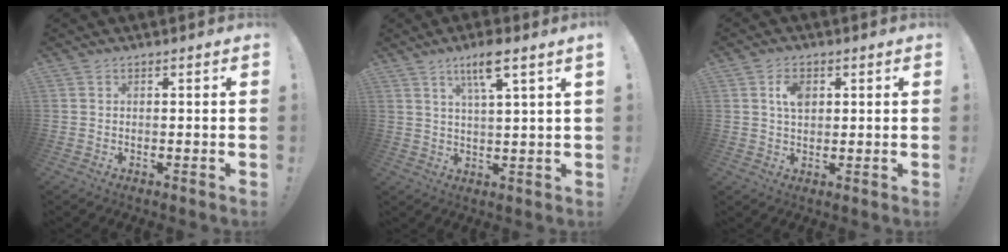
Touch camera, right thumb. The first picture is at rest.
{"total": 7.6, "force": [4.5, 0.5, 6.1], "torque": [-0.103, -0.012, 0.068]}
{"total": 5.1, "force": [1.5, 3.2, 3.6], "torque": [-0.052, -0.002, 0.024]}